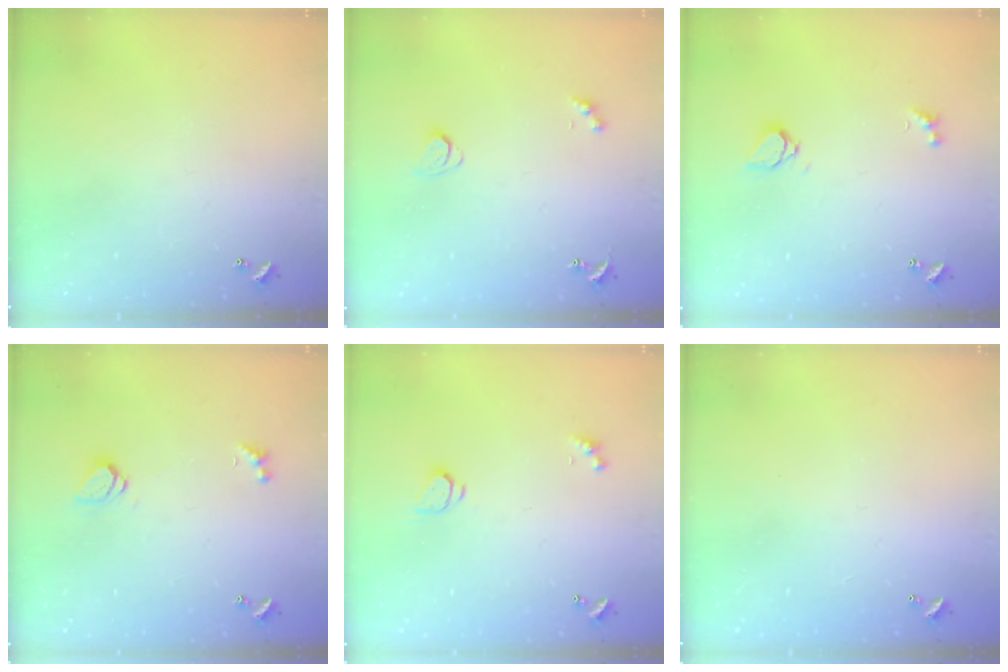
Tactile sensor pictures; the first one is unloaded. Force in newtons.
{"total": 2.1, "press": 2.1, "slide": 0.4}
{"total": 1.6, "press": 1.5, "slide": 0.5}
{"total": 1.6, "press": 1.6, "slide": 0.5}
{"total": 1.6, "press": 1.5, "slide": 0.4}
{"total": 2.8, "press": 2.8, "slide": 0.1}